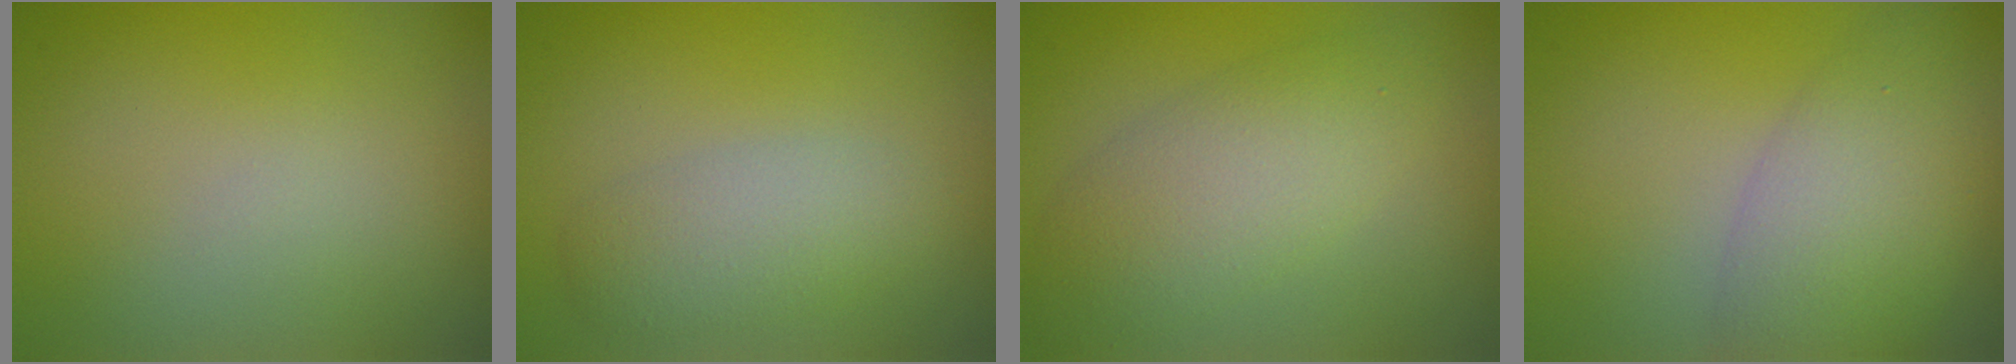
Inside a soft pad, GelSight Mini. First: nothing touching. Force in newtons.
{"total": 2.9, "press": 2.9, "slide": 0.1}
{"total": 5.0, "press": 5.0, "slide": 0.2}
{"total": 5.0, "press": 5.0, "slide": 0.3}